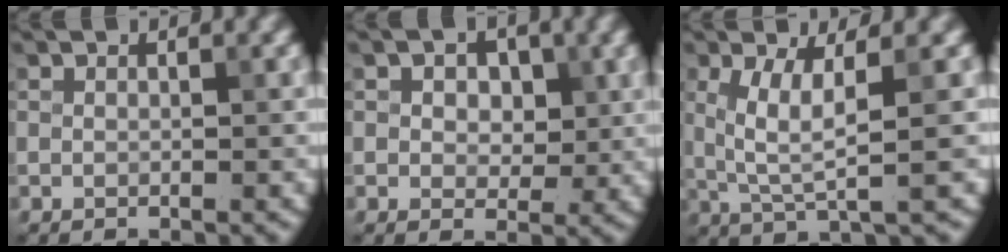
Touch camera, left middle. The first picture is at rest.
{"total": 3.2, "force": [0.8, 2.3, 2.1], "torque": [-0.029, -0.001, 0.001]}
{"total": 4.2, "force": [0.7, 0.7, 4.1], "torque": [-0.091, -0.003, 0.018]}